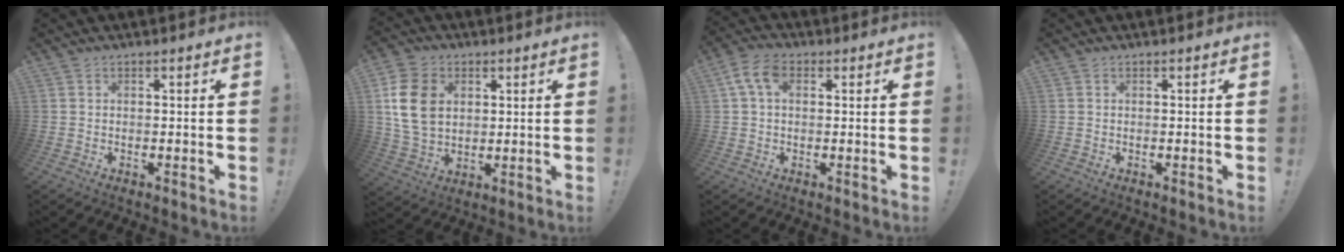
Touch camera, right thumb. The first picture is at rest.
{"total": 13.9, "force": [3.1, 10.4, 8.7], "torque": [-0.163, 0.001, 0.063]}
{"total": 7.1, "force": [1.9, 4.4, 5.2], "torque": [-0.105, 0.009, 0.038]}
{"total": 0.0}